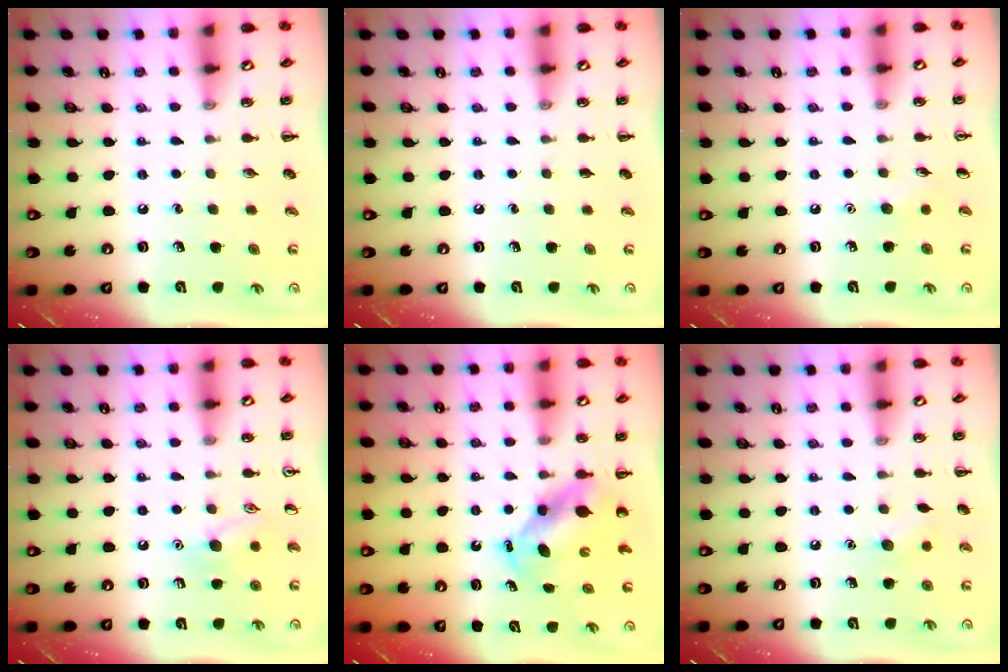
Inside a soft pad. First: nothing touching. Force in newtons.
{"total": 0.0}
{"total": 4.3, "press": 4.1, "slide": 1.3}
{"total": 8.3, "press": 8.2, "slide": 1.4}
{"total": 5.6, "press": 5.5, "slide": 1.2}
{"total": 5.4, "press": 5.2, "slide": 1.4}